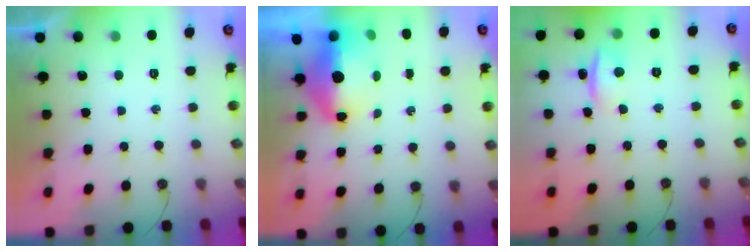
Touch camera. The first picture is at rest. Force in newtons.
{"total": 16.0, "press": 9.7, "slide": 12.6}
{"total": 2.0, "press": 1.5, "slide": 1.3}